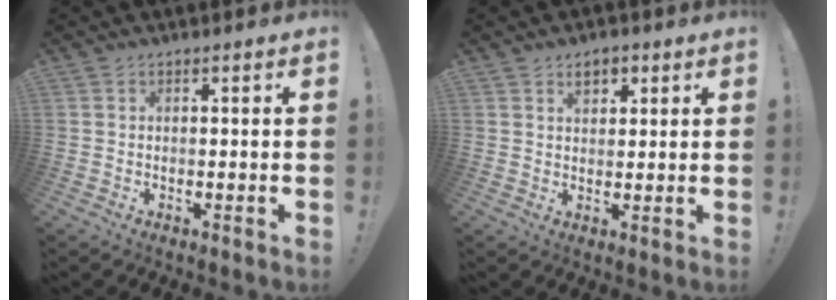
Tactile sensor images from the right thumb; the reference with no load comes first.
{"total": 4.1, "force": [2.2, 2.8, 2.2], "torque": [-0.022, -0.004, 0.035]}